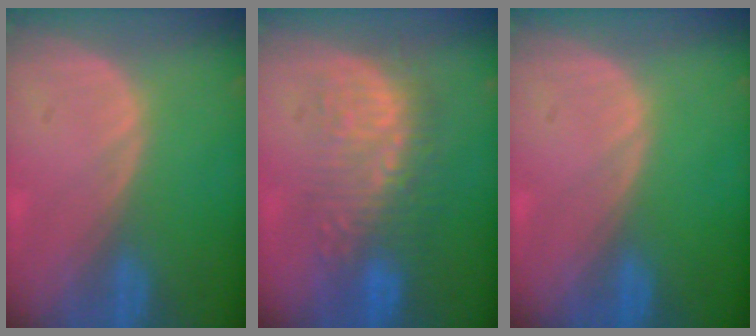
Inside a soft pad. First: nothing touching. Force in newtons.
{"total": 8.8, "press": 8.6, "slide": 1.4}
{"total": 0.0}